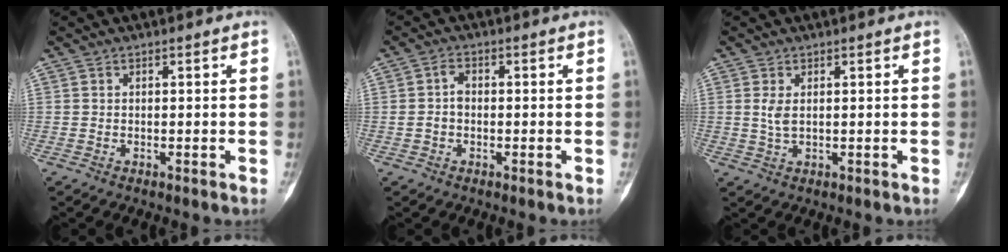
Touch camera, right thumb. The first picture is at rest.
{"total": 2.7, "force": [-0.3, 2.0, 1.9], "torque": [-0.032, 0.011, -0.010]}
{"total": 2.3, "force": [0.5, 1.0, 2.0], "torque": [-0.046, -0.002, 0.016]}